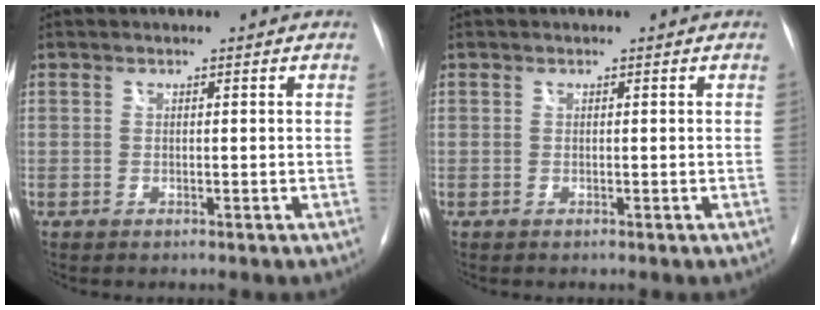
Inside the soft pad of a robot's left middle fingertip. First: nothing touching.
{"total": 0.0}